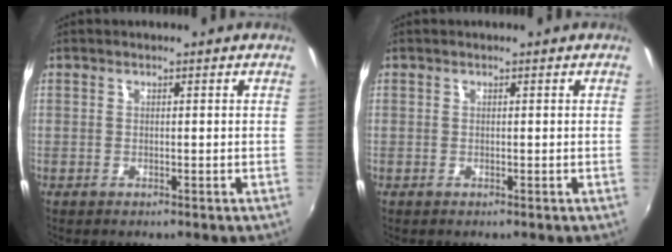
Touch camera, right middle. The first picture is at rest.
{"total": 0.0}